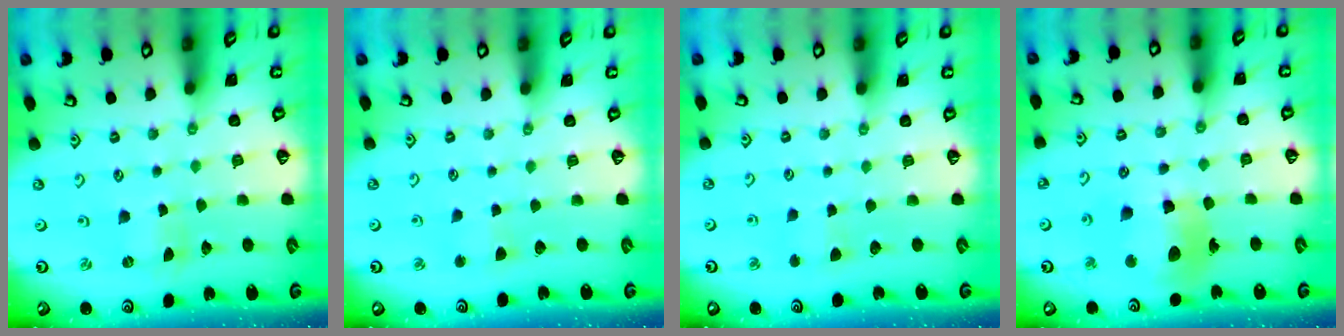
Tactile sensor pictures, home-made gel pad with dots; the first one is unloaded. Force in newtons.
{"total": 2.1, "press": 2.1, "slide": 0.5}
{"total": 3.8, "press": 3.8, "slide": 0.5}
{"total": 15.4, "press": 15.3, "slide": 1.9}